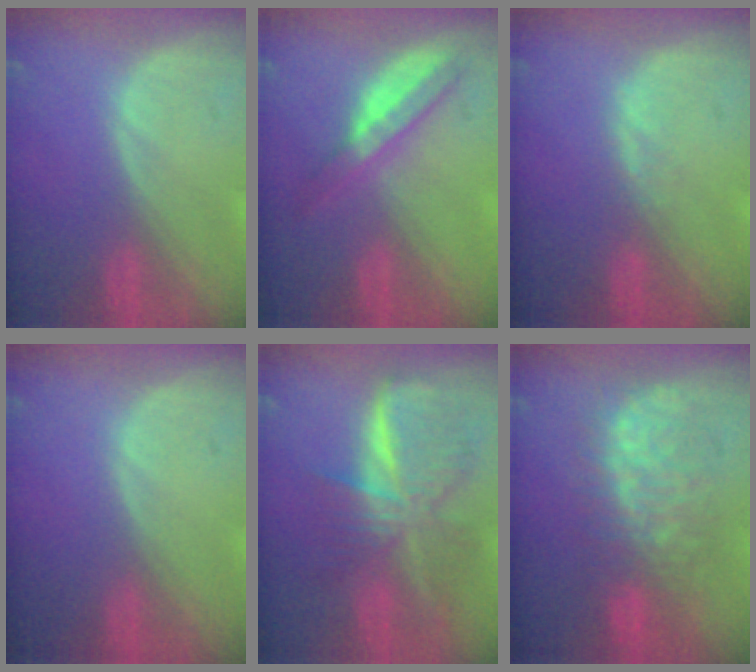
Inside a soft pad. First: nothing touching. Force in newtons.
{"total": 4.8, "press": 4.8, "slide": 0.8}
{"total": 1.0, "press": 1.0, "slide": 0.2}
{"total": 0.0}
{"total": 9.5, "press": 9.5, "slide": 0.7}
{"total": 8.6, "press": 8.6, "slide": 0.4}